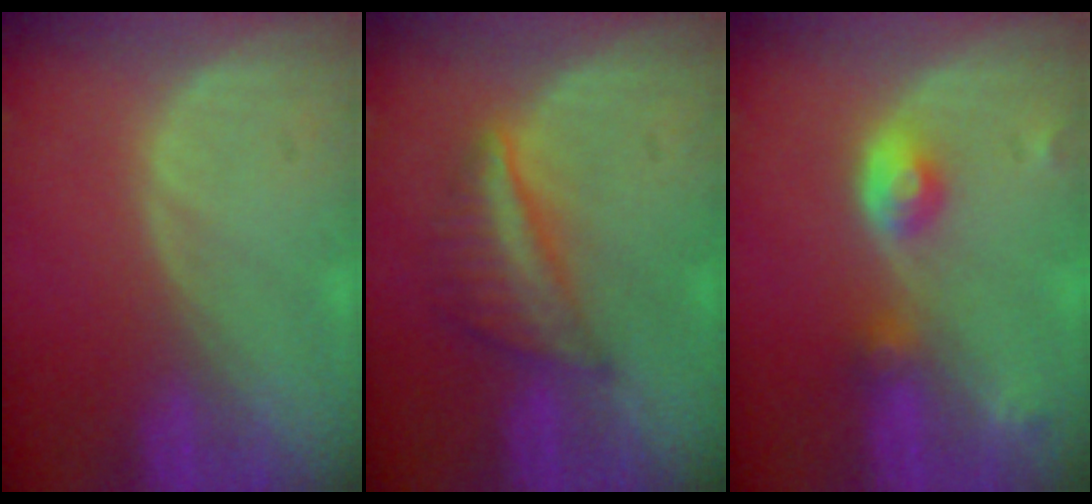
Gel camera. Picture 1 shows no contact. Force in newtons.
{"total": 5.6, "press": 5.5, "slide": 1.1}
{"total": 4.2, "press": 4.0, "slide": 1.4}